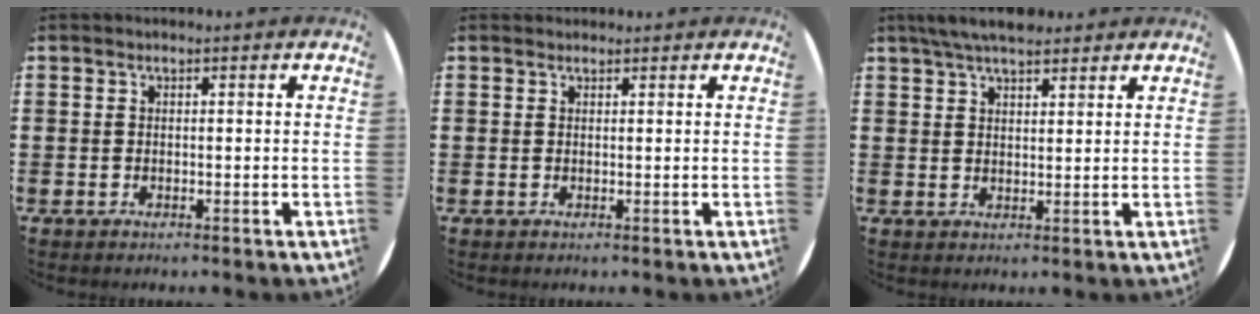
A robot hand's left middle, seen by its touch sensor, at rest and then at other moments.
{"total": 0.5, "force": [0.5, 0.1, -0.1], "torque": [0.011, 0.001, 0.008]}
{"total": 5.0, "force": [4.3, 1.2, 2.3], "torque": [-0.054, -0.002, 0.077]}